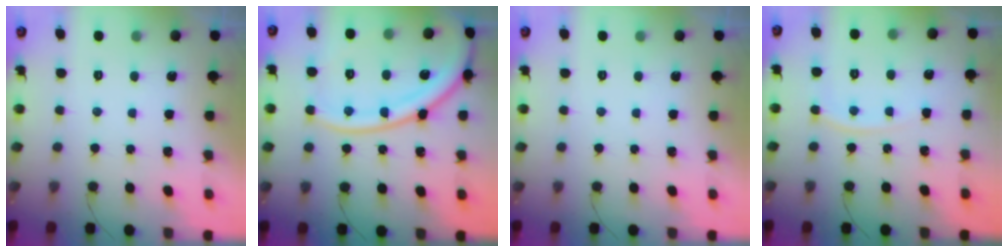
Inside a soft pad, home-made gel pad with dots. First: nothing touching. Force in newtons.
{"total": 18.7, "press": 18.5, "slide": 2.6}
{"total": 0.0}
{"total": 5.7, "press": 5.7, "slide": 0.7}